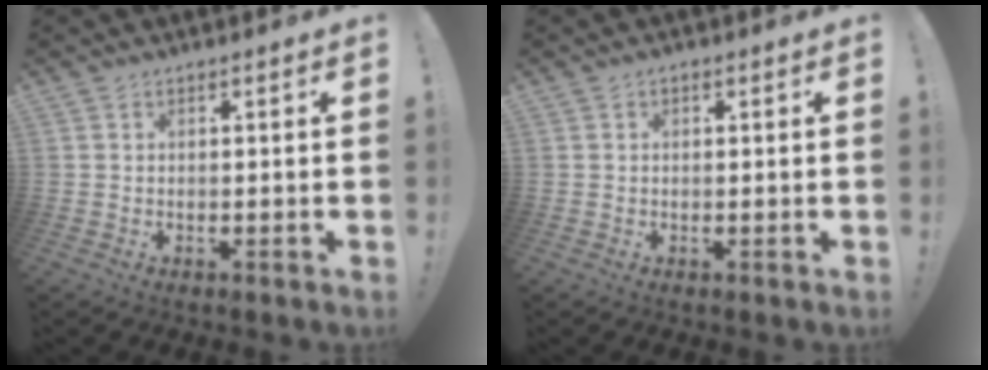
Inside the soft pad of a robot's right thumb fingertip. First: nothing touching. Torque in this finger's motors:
{"motor_torque": [-0.10, -0.17, -0.03, 0.07, -0.02]}